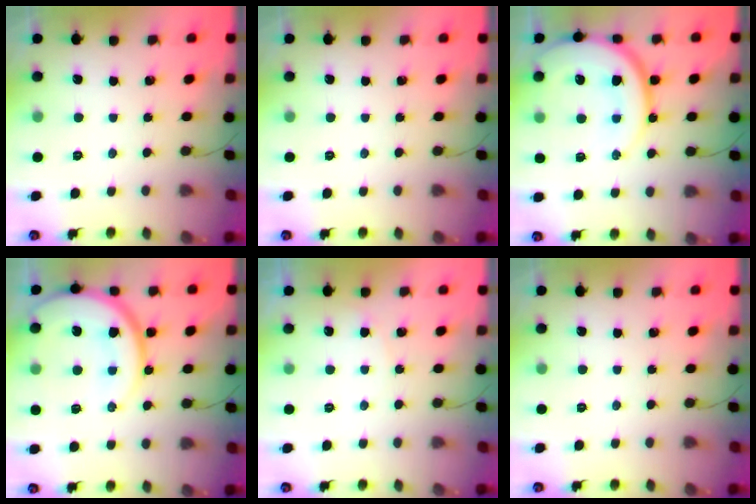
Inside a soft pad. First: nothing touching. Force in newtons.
{"total": 0.0}
{"total": 17.1, "press": 17.1, "slide": 1.4}
{"total": 17.0, "press": 16.9, "slide": 1.8}
{"total": 2.7, "press": 2.7, "slide": 0.2}
{"total": 0.0}